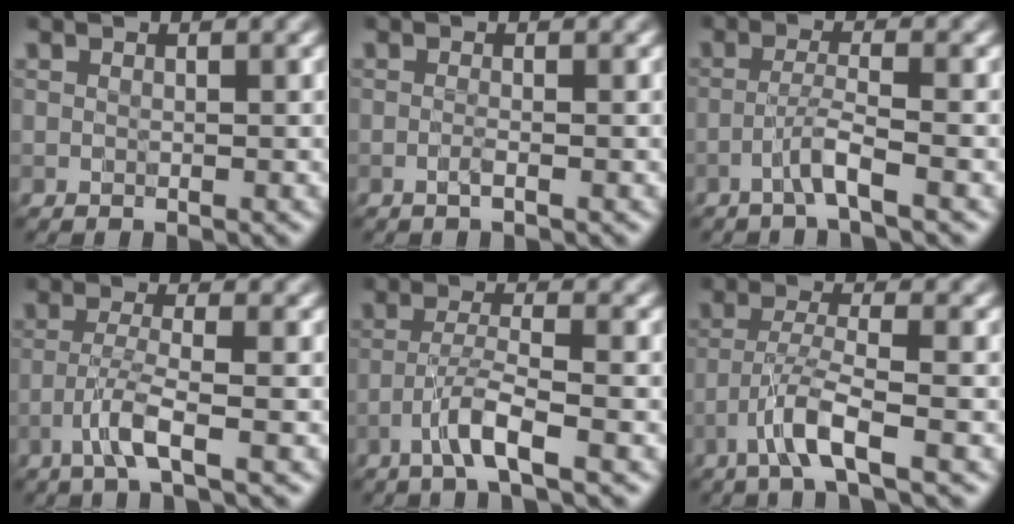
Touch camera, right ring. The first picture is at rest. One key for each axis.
{"total": 0.7, "fx": -0.3, "fy": 0.0, "fz": 0.6, "tx": -0.007, "ty": -0.001, "tz": -0.010}
{"total": 2.4, "fx": -1.4, "fy": -0.2, "fz": 2.0, "tx": -0.034, "ty": 0.012, "tz": -0.036}
{"total": 2.8, "fx": -1.5, "fy": 0.0, "fz": 2.3, "tx": -0.044, "ty": 0.009, "tz": -0.042}
{"total": 3.2, "fx": -1.9, "fy": 0.0, "fz": 2.6, "tx": -0.047, "ty": 0.012, "tz": -0.046}
{"total": 3.6, "fx": -2.1, "fy": 0.1, "fz": 2.9, "tx": -0.054, "ty": 0.010, "tz": -0.054}